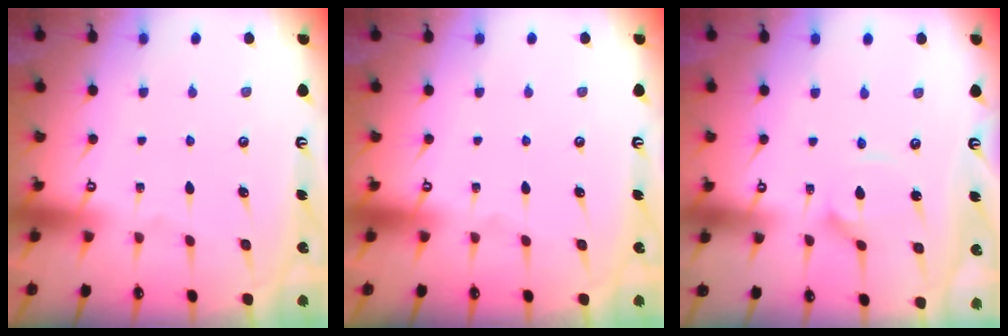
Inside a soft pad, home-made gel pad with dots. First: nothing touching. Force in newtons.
{"total": 0.0}
{"total": 2.6, "press": 2.5, "slide": 0.3}